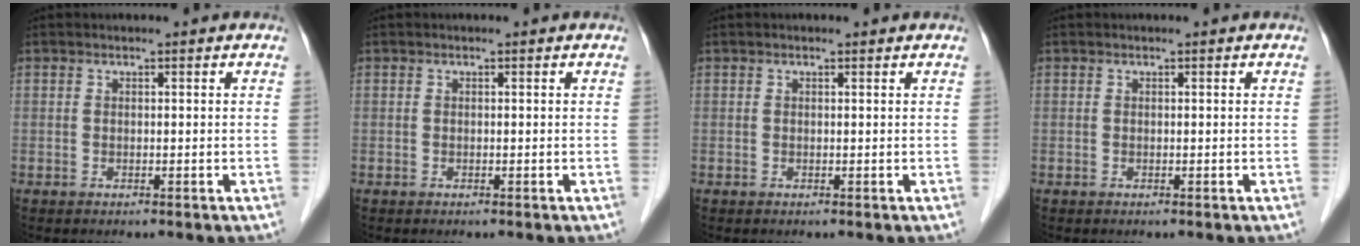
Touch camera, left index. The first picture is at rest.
{"total": 0.0}
{"total": 0.0}
{"total": 0.0}